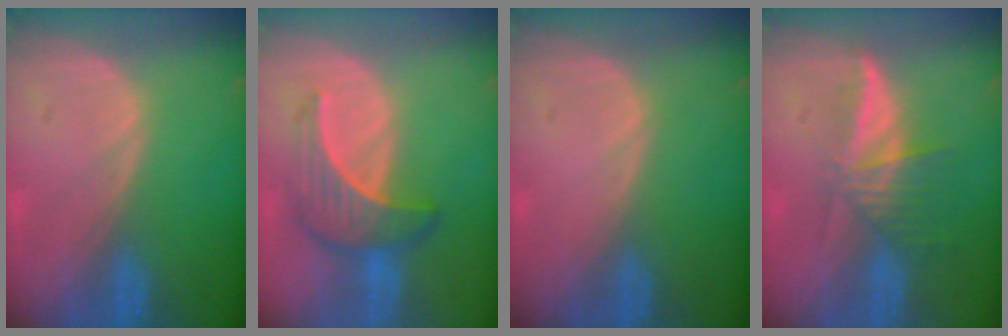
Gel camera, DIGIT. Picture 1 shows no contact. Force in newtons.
{"total": 6.7, "press": 6.4, "slide": 2.0}
{"total": 0.0}
{"total": 6.2, "press": 5.5, "slide": 2.8}